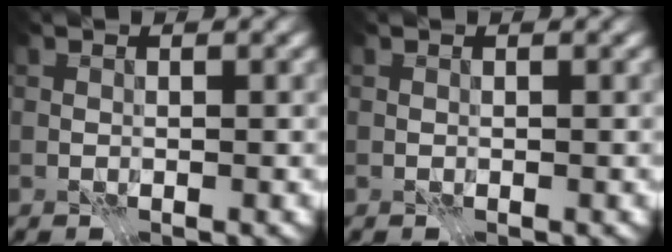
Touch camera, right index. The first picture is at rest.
{"total": 0.0}